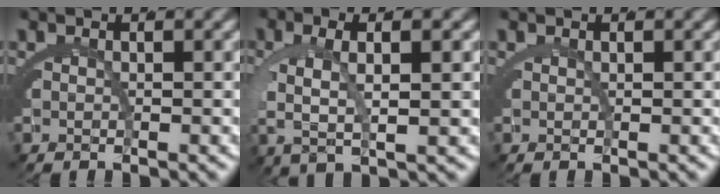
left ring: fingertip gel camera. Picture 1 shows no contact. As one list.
[{"total": 5.1, "force": [0.7, 1.8, 4.7], "torque": [-0.094, -0.002, 0.021]}, {"total": 0.7, "force": [0.4, -0.6, 0.1], "torque": [0.002, -0.002, 0.010]}]